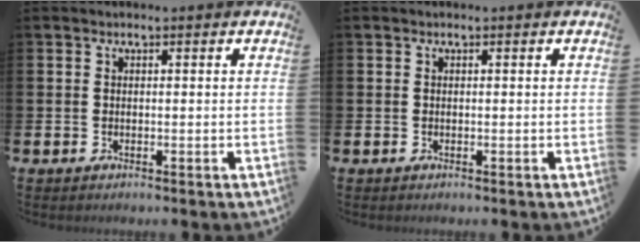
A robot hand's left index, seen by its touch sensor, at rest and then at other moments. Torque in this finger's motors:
{"motor_torque": [-0.23, -0.11, 0.04, 0.02]}